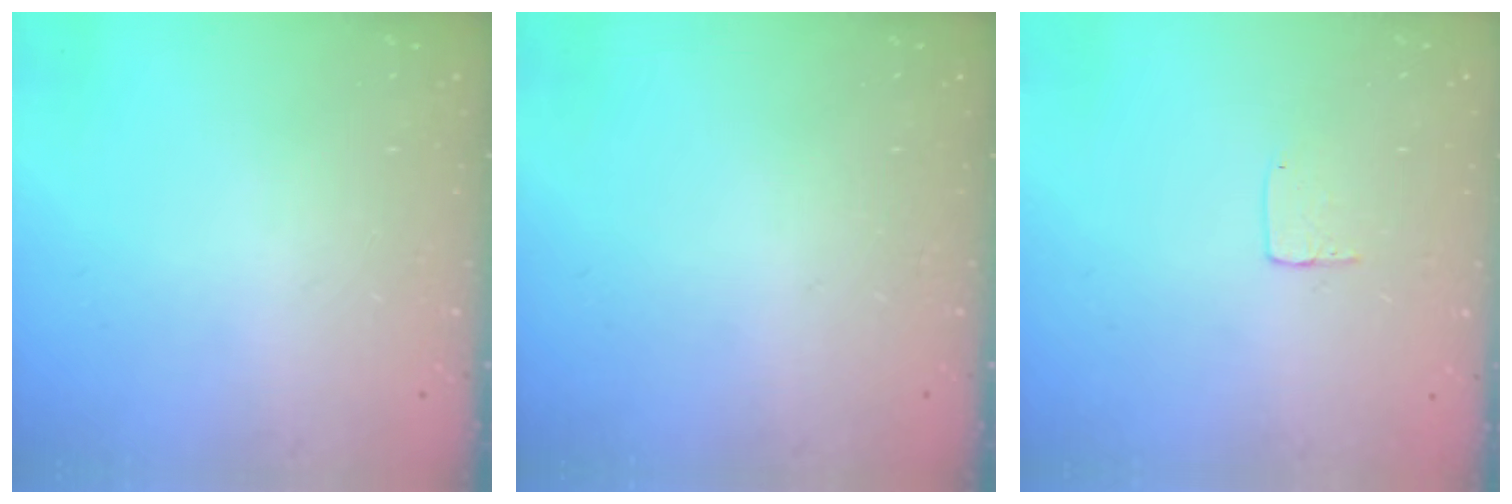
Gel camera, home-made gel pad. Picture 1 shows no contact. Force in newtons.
{"total": 0.0}
{"total": 3.6, "press": 3.6, "slide": 0.2}